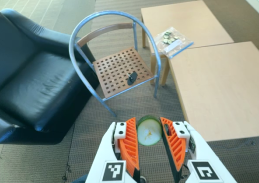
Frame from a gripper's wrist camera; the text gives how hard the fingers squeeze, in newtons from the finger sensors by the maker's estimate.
{"total": 7.5, "left": 7.3, "right": 7.8}